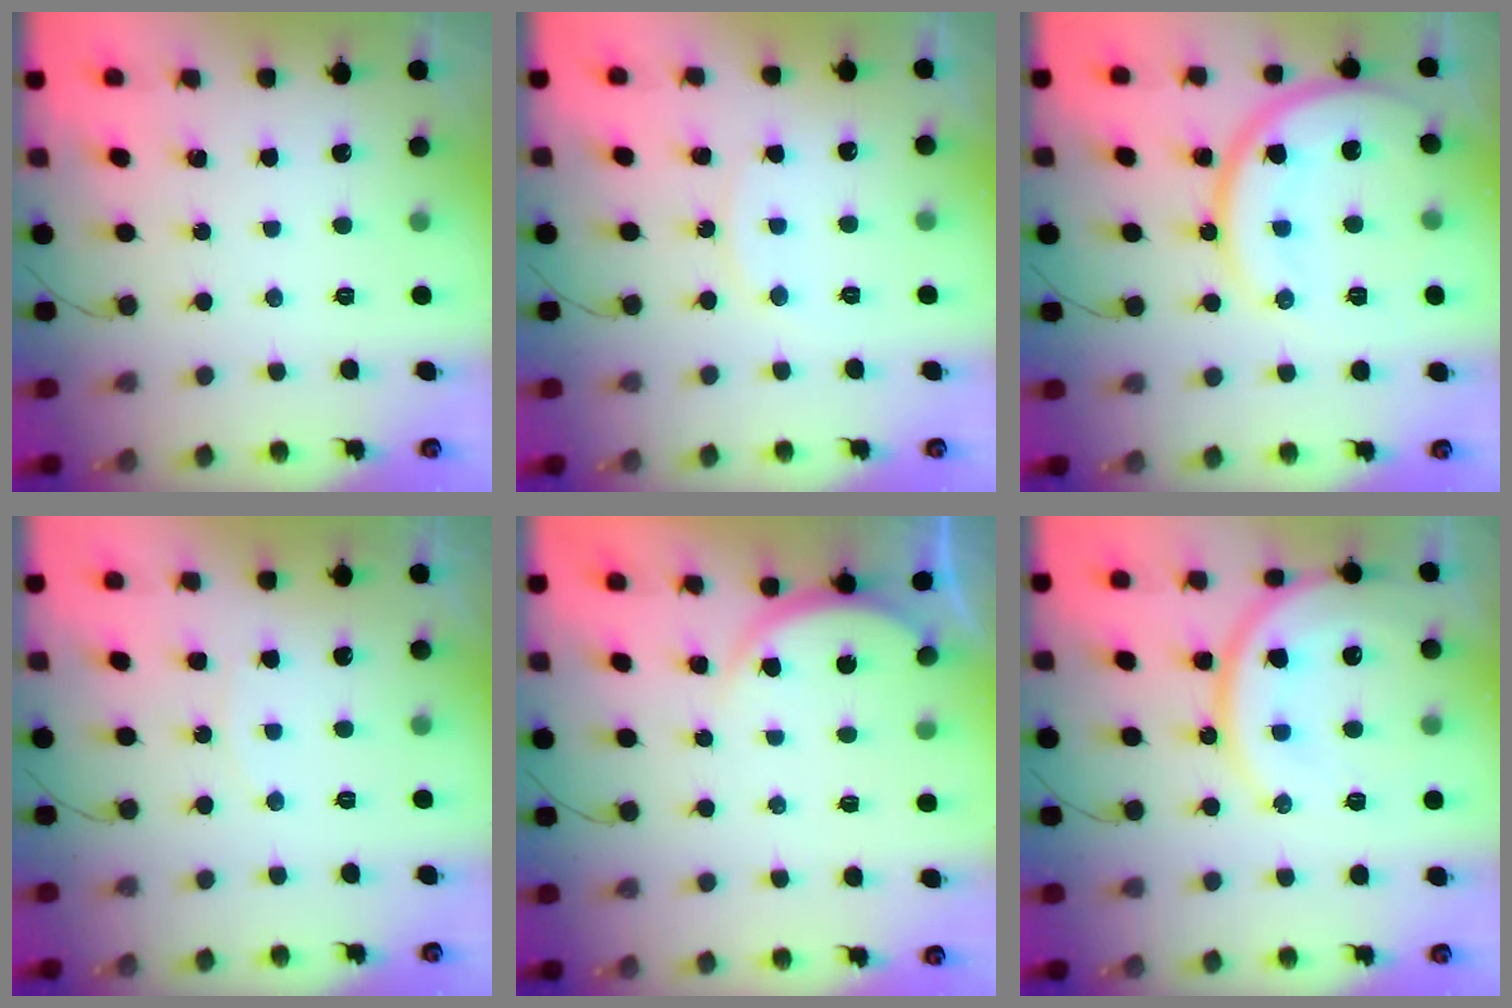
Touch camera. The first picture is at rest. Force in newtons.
{"total": 5.4, "press": 5.4, "slide": 0.4}
{"total": 15.5, "press": 15.5, "slide": 1.3}
{"total": 3.9, "press": 3.9, "slide": 0.3}
{"total": 4.1, "press": 4.0, "slide": 0.5}
{"total": 17.5, "press": 17.2, "slide": 3.7}